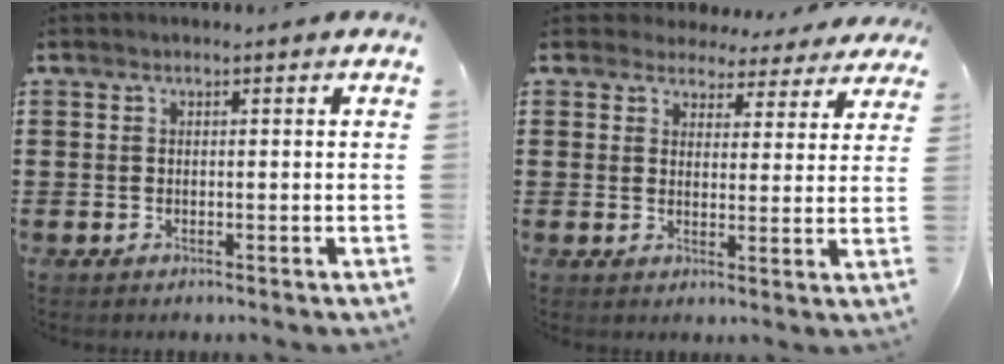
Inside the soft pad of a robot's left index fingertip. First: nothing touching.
{"total": 3.7, "force": [3.5, 1.3, 0.2], "torque": [-0.016, -0.014, 0.060]}